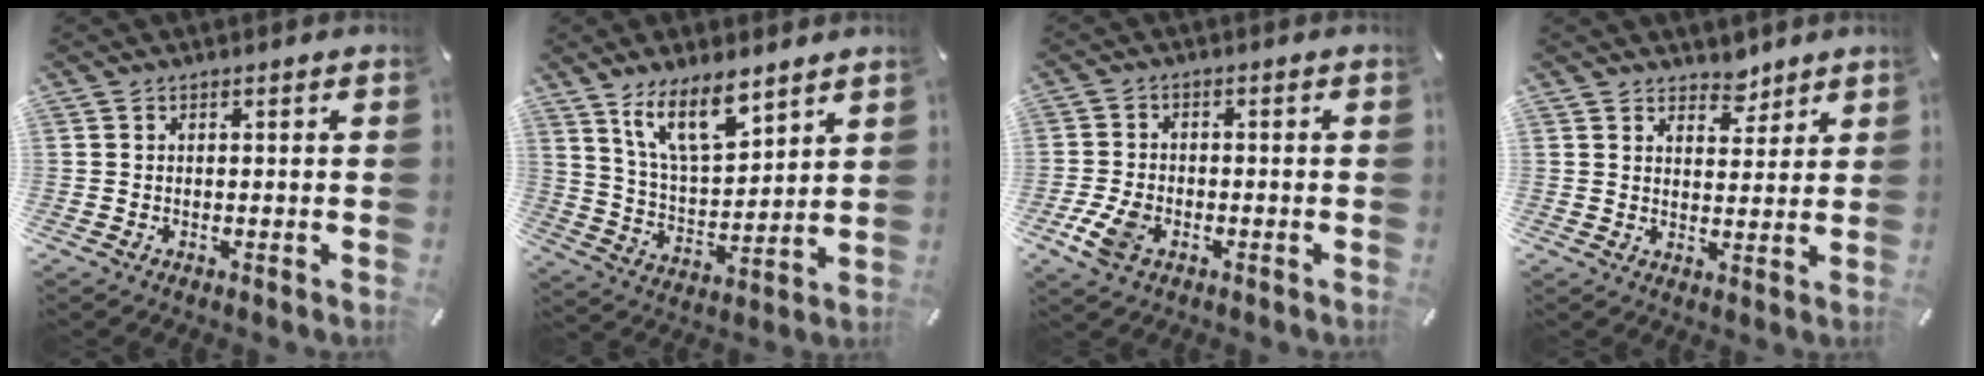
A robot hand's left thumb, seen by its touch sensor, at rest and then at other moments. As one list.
[{"total": 13.2, "force": [9.4, 5.0, 7.7], "torque": [-0.151, -0.042, 0.172]}, {"total": 5.9, "force": [-2.5, 3.8, 3.7], "torque": [-0.092, 0.004, -0.050]}, {"total": 4.9, "force": [4.1, 2.6, 0.4], "torque": [0.010, -0.029, 0.072]}]